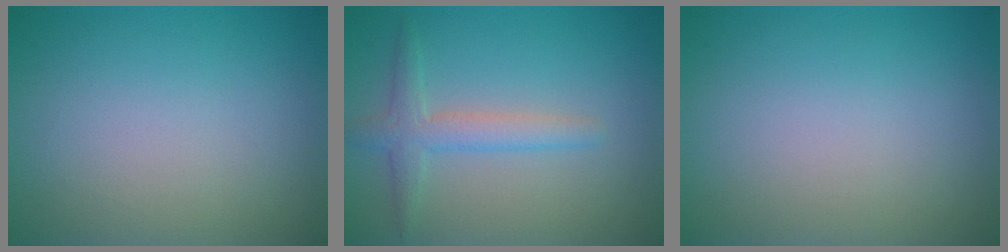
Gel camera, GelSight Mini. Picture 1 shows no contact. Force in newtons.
{"total": 2.7, "press": 2.7, "slide": 0.1}
{"total": 0.0}